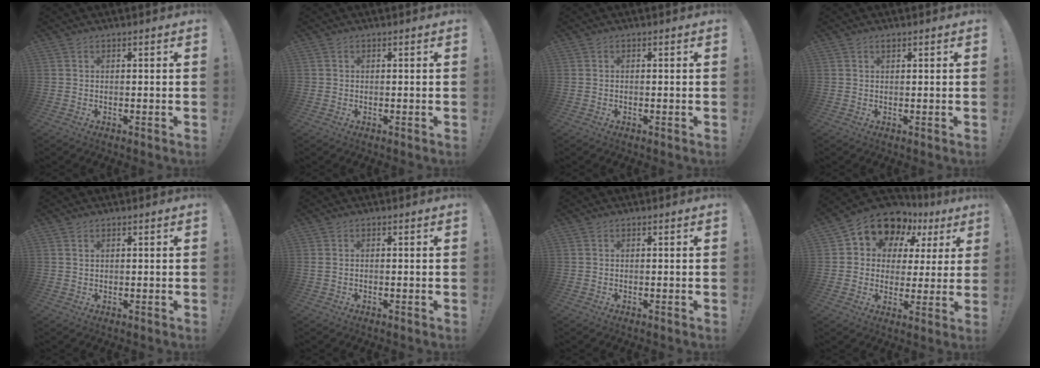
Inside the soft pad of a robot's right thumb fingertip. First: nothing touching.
{"total": 0.5, "force": [0.1, 0.5, 0.0], "torque": [-0.004, 0.003, 0.002]}
{"total": 0.0}
{"total": 0.7, "force": [0.6, 0.2, 0.3], "torque": [-0.007, 0.001, 0.011]}
{"total": 1.1, "force": [0.7, 0.5, 0.6], "torque": [-0.005, -0.003, 0.012]}
{"total": 0.8, "force": [0.1, 0.5, 0.6], "torque": [-0.019, 0.005, 0.003]}
{"total": 0.0}
{"total": 12.8, "force": [8.8, 7.8, 5.0], "torque": [-0.089, -0.069, 0.158]}